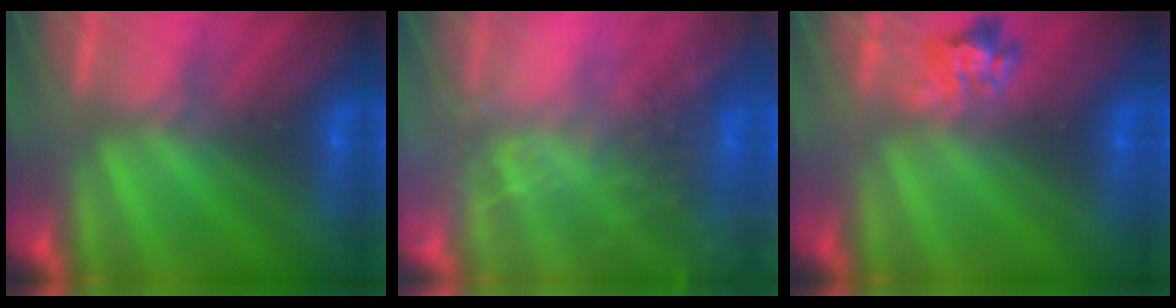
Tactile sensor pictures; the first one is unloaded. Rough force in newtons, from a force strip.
{"total": 9.4}
{"total": 2.4}